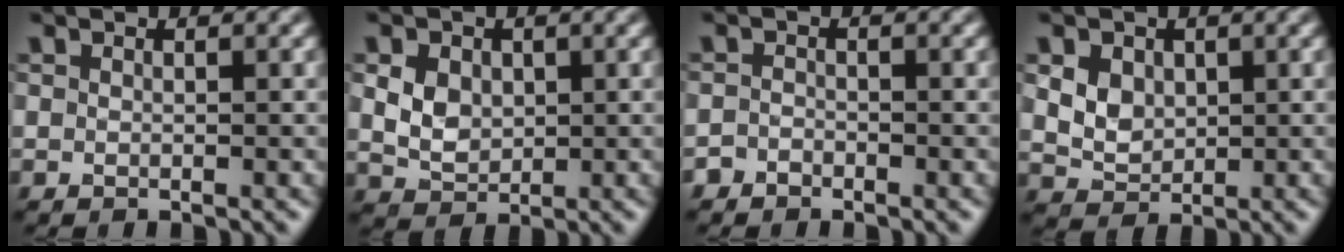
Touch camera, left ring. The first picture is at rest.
{"total": 3.5, "force": [0.7, 2.7, 2.0], "torque": [-0.048, 0.002, 0.015]}
{"total": 1.0, "force": [-0.8, 0.6, 0.0], "torque": [0.002, 0.003, -0.017]}
{"total": 4.3, "force": [1.4, 3.4, 2.3], "torque": [-0.052, 0.011, 0.023]}